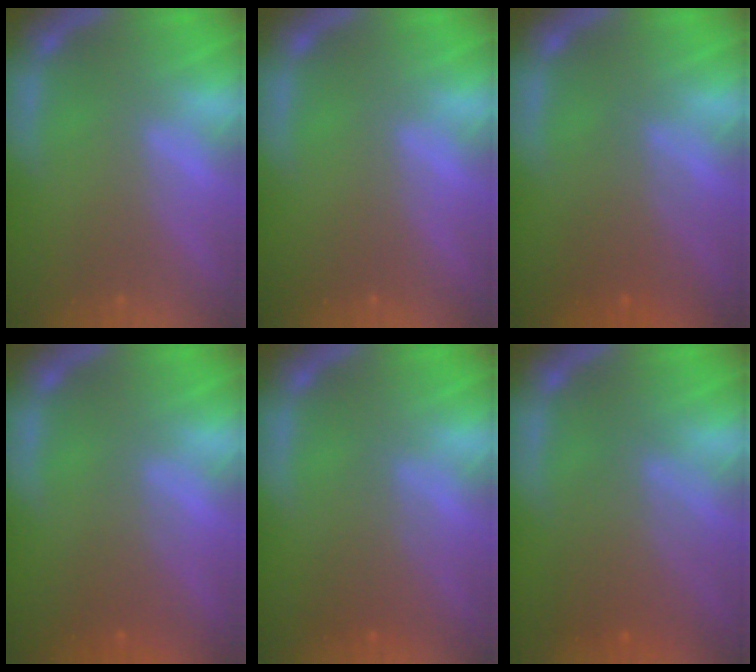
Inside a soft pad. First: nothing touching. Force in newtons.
{"total": 0.0}
{"total": 3.5}
{"total": 2.4}
{"total": 2.9}
{"total": 5.1}